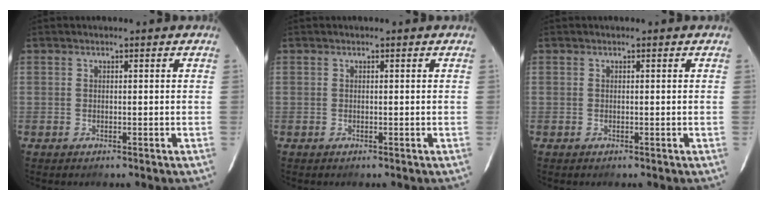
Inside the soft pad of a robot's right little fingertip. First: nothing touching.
{"total": 0.0}
{"total": 0.0}